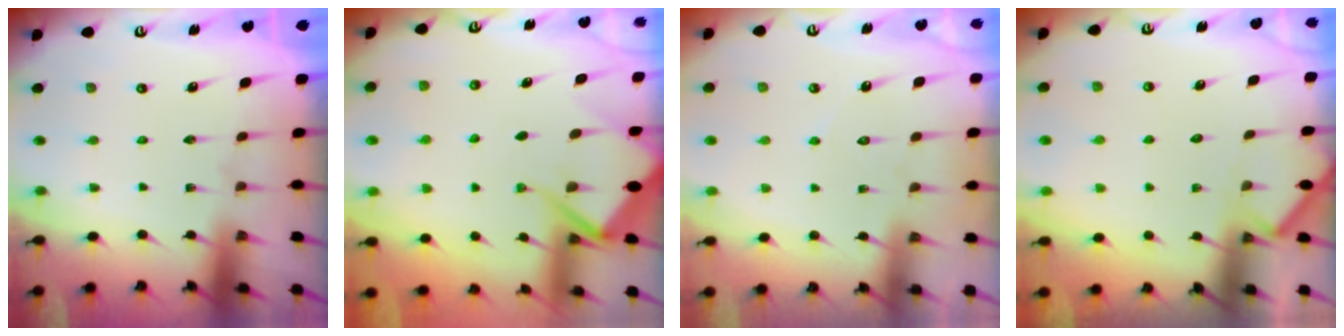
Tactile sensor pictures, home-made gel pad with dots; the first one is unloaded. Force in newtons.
{"total": 8.0, "press": 7.9, "slide": 1.0}
{"total": 3.8, "press": 3.8, "slide": 0.3}
{"total": 4.4, "press": 4.4, "slide": 0.5}